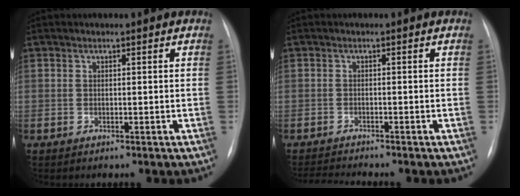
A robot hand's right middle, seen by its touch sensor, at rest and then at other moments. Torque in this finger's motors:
{"motor_torque": [0.19, -0.29, 0.00, 0.00]}